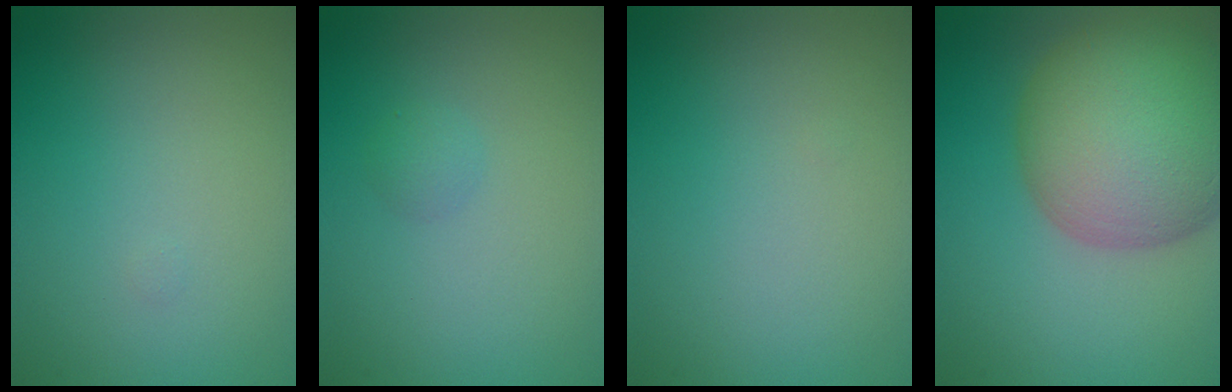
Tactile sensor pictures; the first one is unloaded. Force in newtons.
{"total": 1.0, "press": 1.0, "slide": 0.1}
{"total": 0.0}
{"total": 12.8, "press": 12.7, "slide": 0.8}